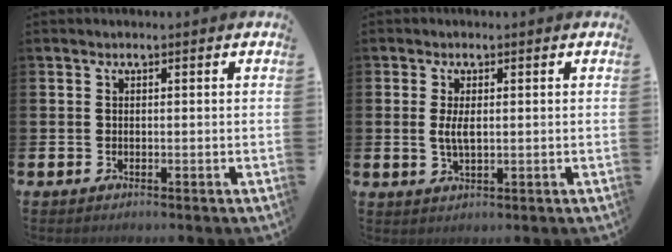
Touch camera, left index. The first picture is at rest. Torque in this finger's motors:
{"motor_torque": [0.80, -0.09, 0.13, 0.09]}